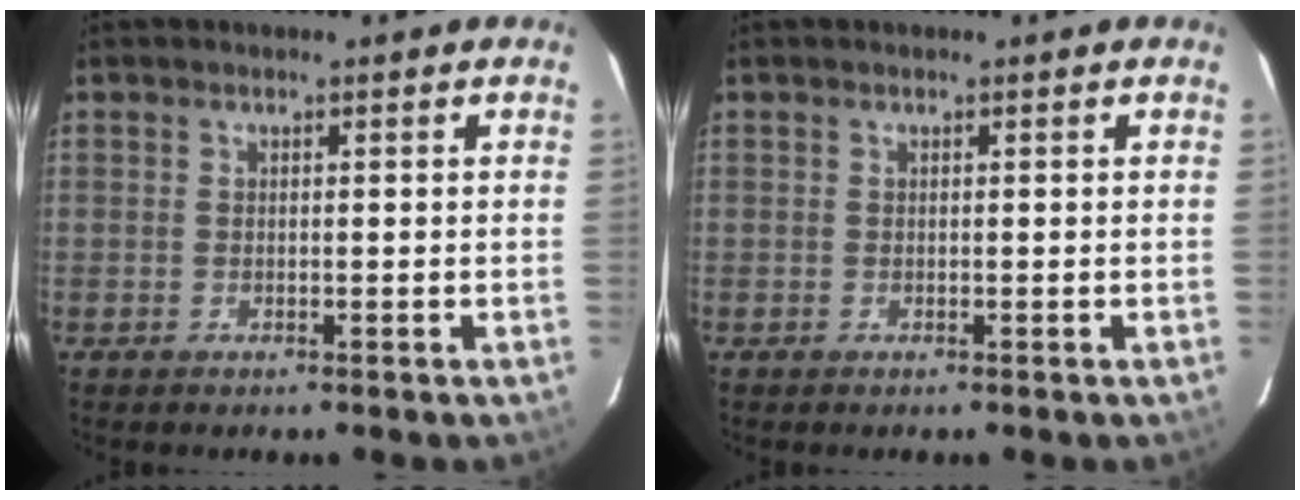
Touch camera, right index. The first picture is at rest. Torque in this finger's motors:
{"motor_torque": [0.00, 0.00, 0.07, 0.00]}